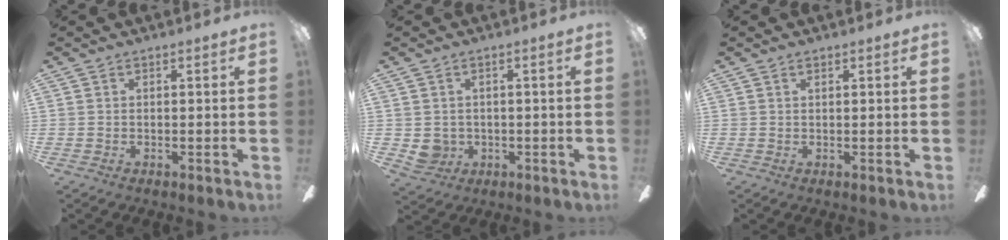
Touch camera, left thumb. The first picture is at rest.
{"total": 3.7, "force": [0.2, 3.5, 1.4], "torque": [-0.045, 0.002, 0.004]}
{"total": 0.9, "force": [0.4, 0.4, 0.6], "torque": [-0.013, 0.002, 0.008]}